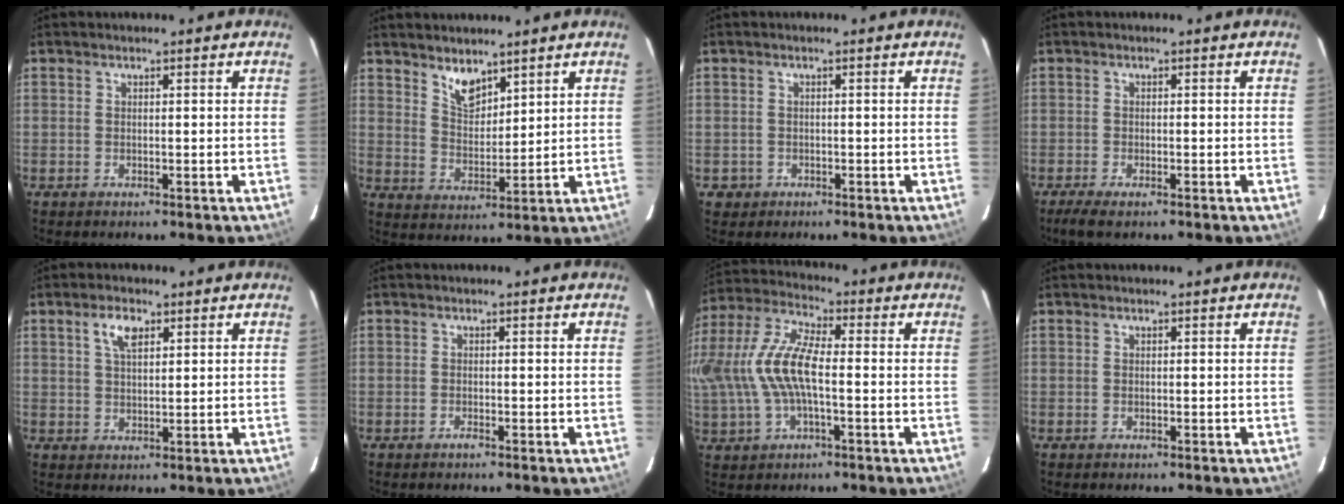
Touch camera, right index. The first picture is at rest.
{"total": 5.9, "force": [4.6, 2.5, 2.7], "torque": [-0.040, 0.000, 0.088]}
{"total": 0.6, "force": [0.1, 0.6, 0.0], "torque": [0.004, 0.003, 0.001]}
{"total": 3.2, "force": [-2.3, 0.5, 2.2], "torque": [-0.050, -0.010, -0.041]}
{"total": 4.3, "force": [2.1, 2.0, 3.2], "torque": [-0.058, 0.010, 0.039]}
{"total": 0.7, "force": [-0.6, 0.2, 0.4], "torque": [-0.009, 0.000, -0.012]}
{"total": 15.4, "force": [-1.0, 6.2, 14.0], "torque": [-0.291, 0.011, -0.020]}
{"total": 0.0}